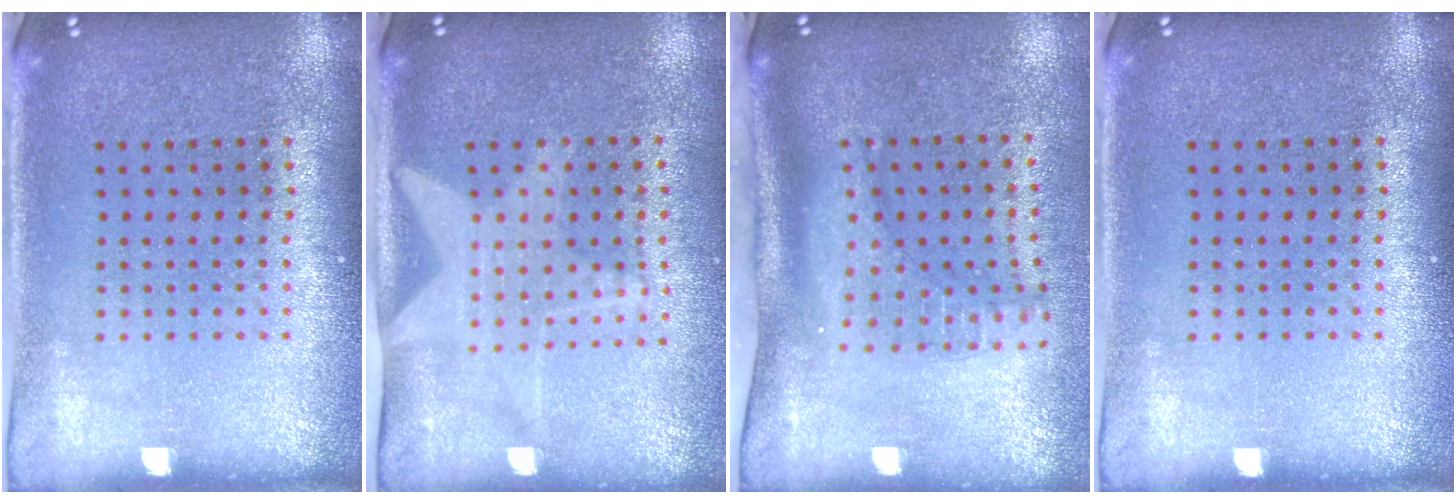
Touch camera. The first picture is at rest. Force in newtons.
{"total": 1.4, "press": 1.4, "slide": 0.3}
{"total": 2.1, "press": 1.4, "slide": 1.6}
{"total": 0.0}